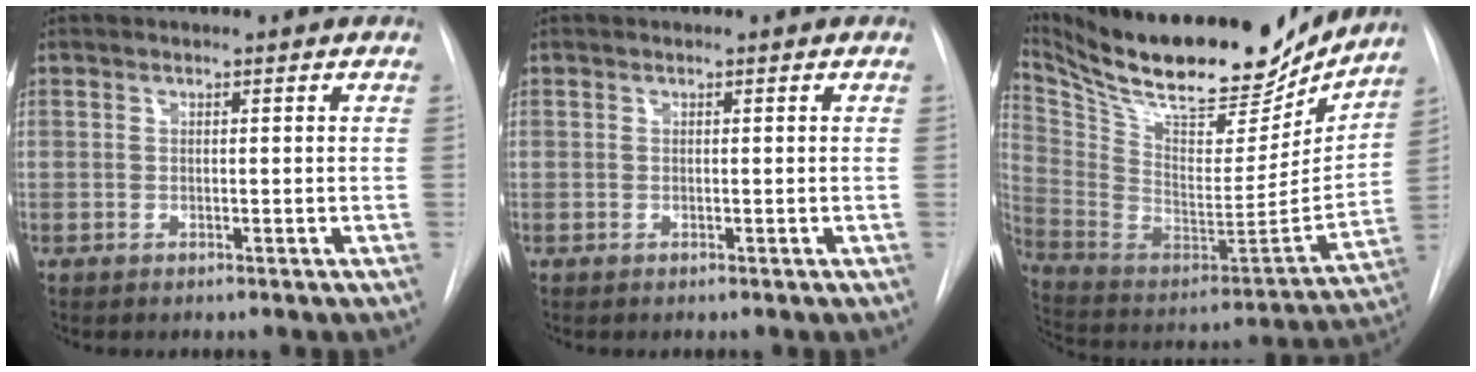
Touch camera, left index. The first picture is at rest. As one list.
[{"total": 0.0}, {"total": 29.4, "force": [25.2, 7.2, 13.5], "torque": [-0.252, -0.033, 0.385]}]